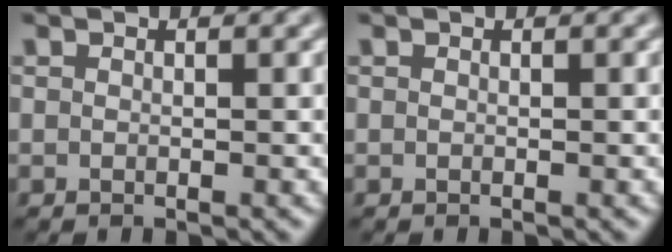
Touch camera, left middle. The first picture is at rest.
{"total": 0.0}